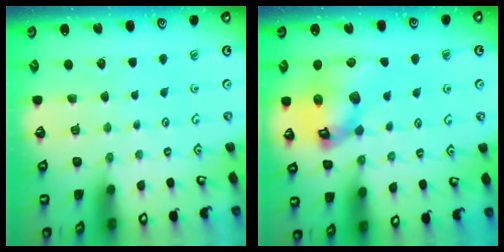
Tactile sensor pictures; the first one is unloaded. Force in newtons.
{"total": 15.9, "press": 15.7, "slide": 2.3}